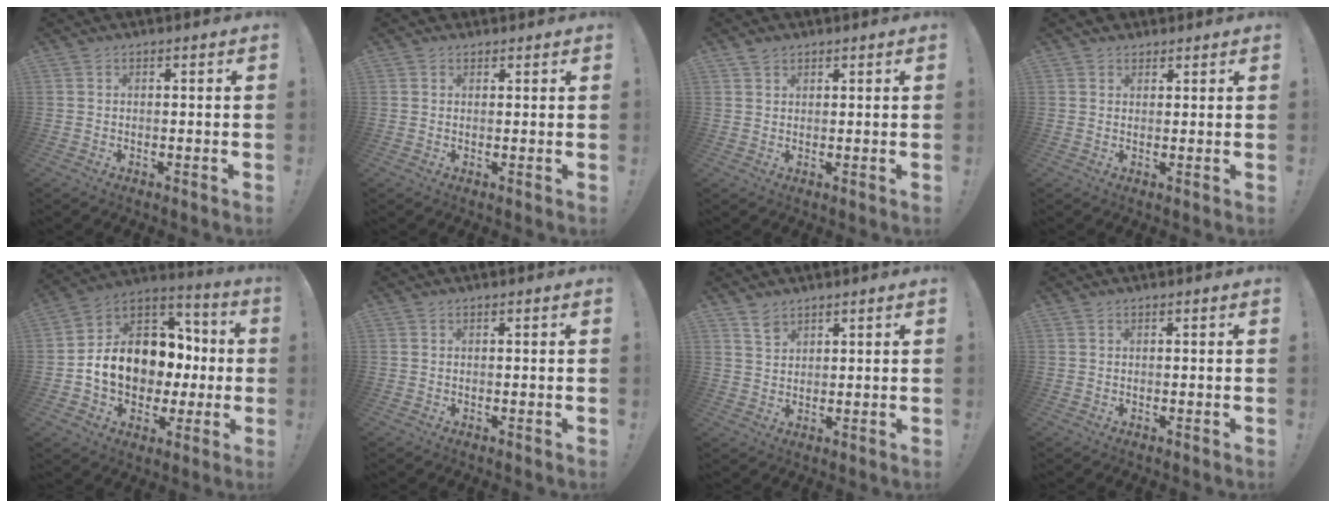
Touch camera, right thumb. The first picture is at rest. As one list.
[{"total": 1.6, "force": [1.0, 1.1, 0.3], "torque": [-0.007, 0.001, 0.020]}, {"total": 2.1, "force": [1.6, 1.2, 0.6], "torque": [-0.007, -0.005, 0.031]}, {"total": 2.6, "force": [1.7, 2.0, 0.5], "torque": [-0.006, -0.004, 0.031]}, {"total": 15.9, "force": [-0.5, 12.6, 9.6], "torque": [-0.149, 0.008, 0.008]}, {"total": 0.0}, {"total": 3.8, "force": [2.9, 2.0, 1.3], "torque": [-0.010, -0.022, 0.054]}, {"total": 0.0}]